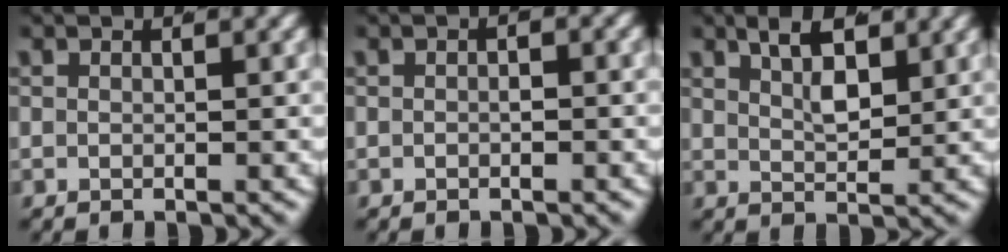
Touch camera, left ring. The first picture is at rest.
{"total": 0.8, "force": [-0.3, 0.2, 0.7], "torque": [-0.010, -0.002, -0.004]}
{"total": 5.6, "force": [3.1, 2.5, 3.8], "torque": [-0.050, -0.003, 0.053]}